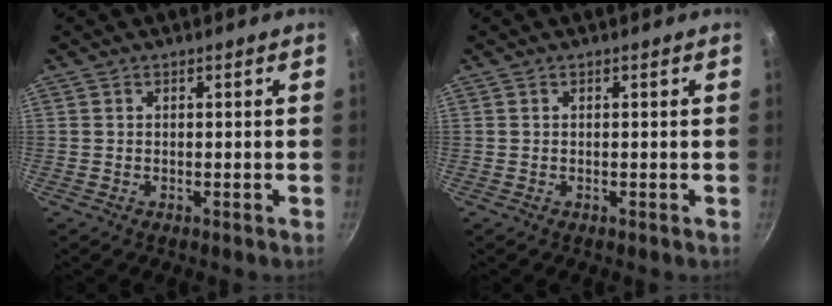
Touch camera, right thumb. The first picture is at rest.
{"total": 0.0}